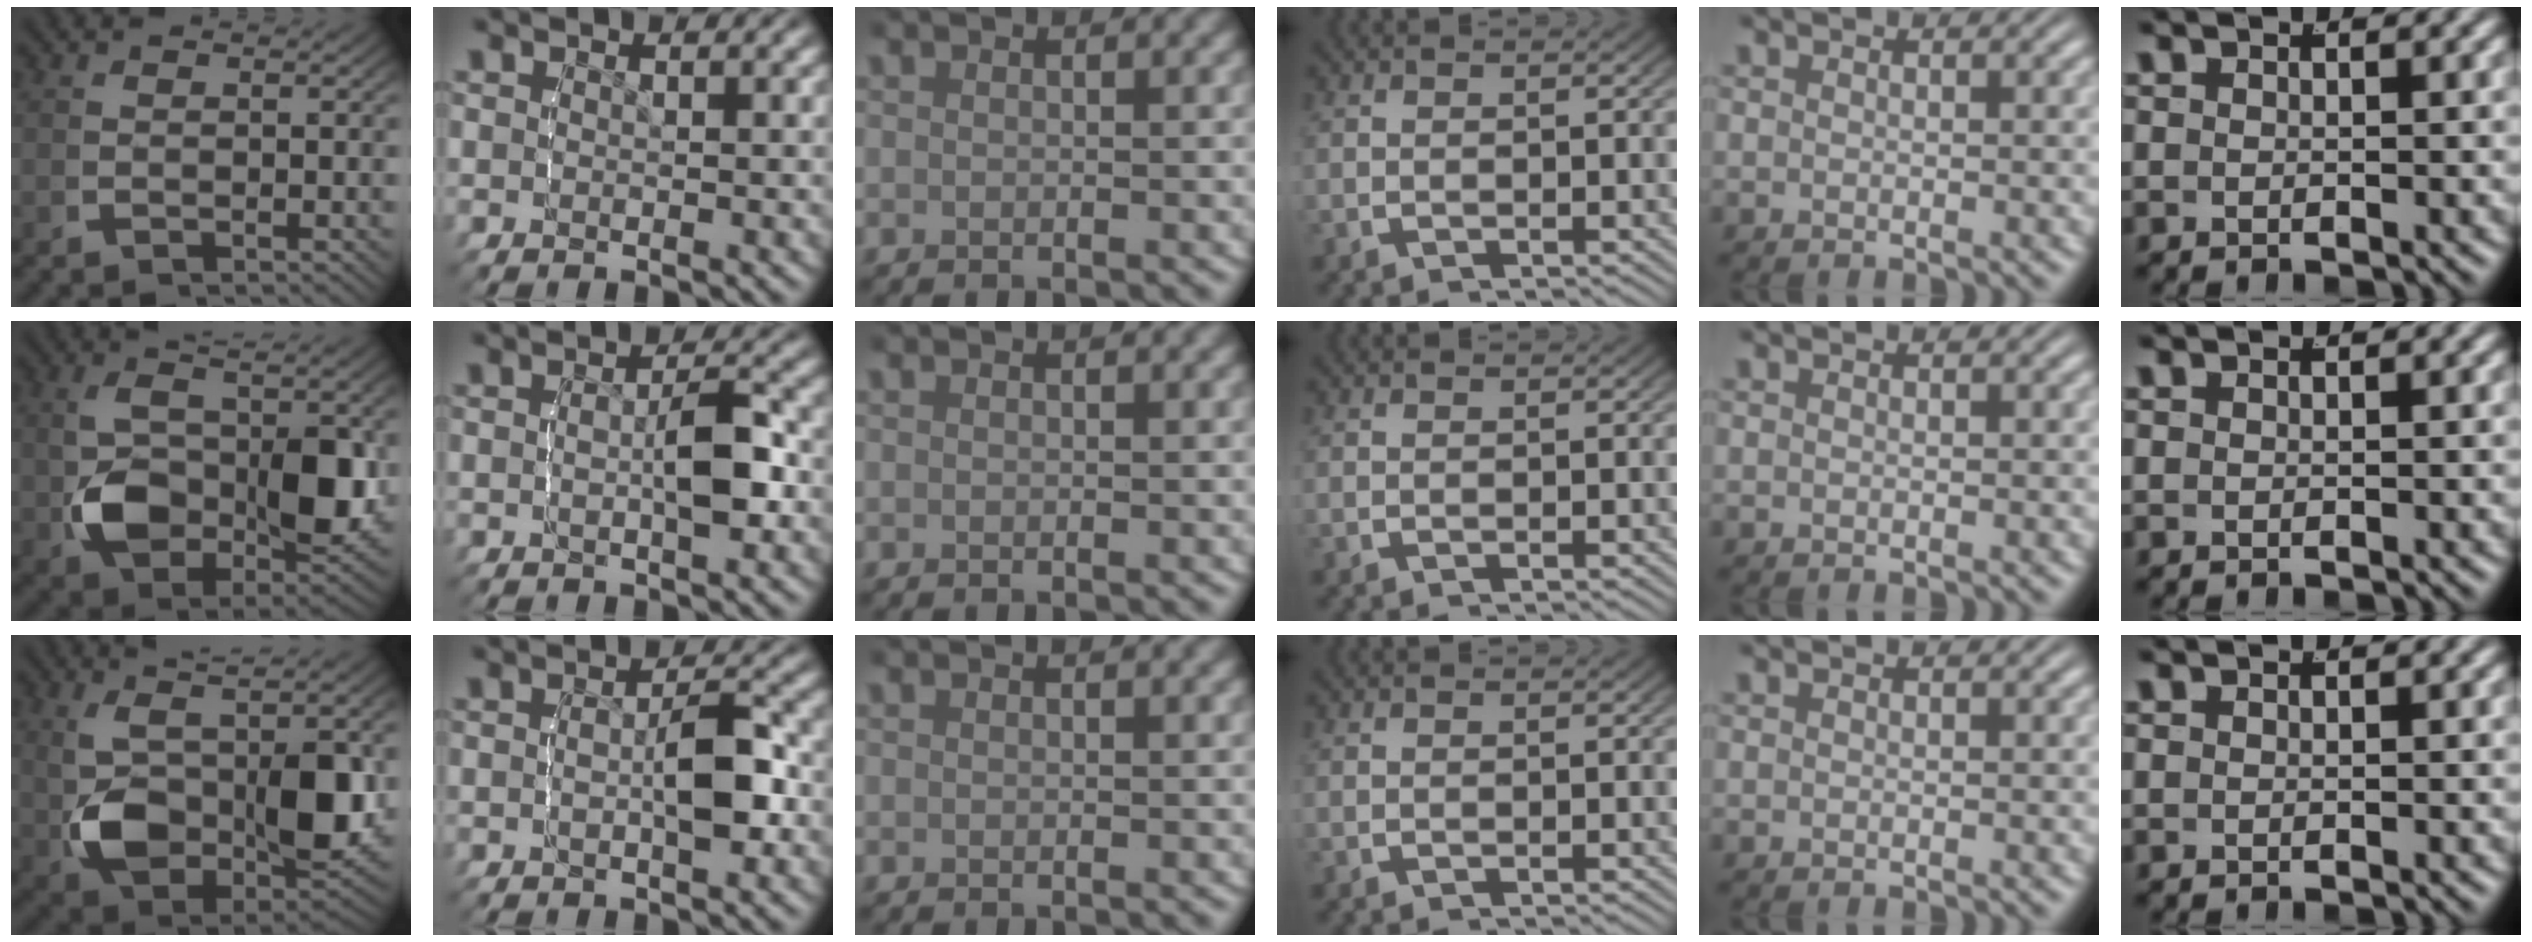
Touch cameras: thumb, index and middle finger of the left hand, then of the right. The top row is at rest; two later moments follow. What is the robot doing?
{"motion": "lift_and_place", "object": "stress ball aka squeeze ball"}